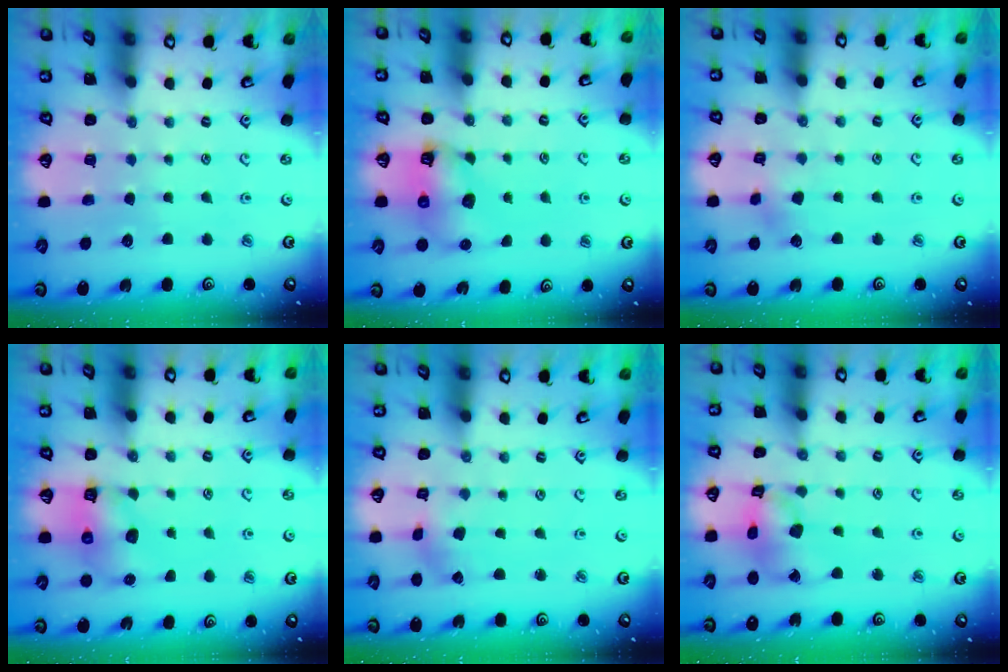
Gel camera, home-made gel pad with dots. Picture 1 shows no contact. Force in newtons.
{"total": 8.1, "press": 8.0, "slide": 1.1}
{"total": 3.0, "press": 2.9, "slide": 0.4}
{"total": 6.7, "press": 6.6, "slide": 1.0}
{"total": 1.5, "press": 1.5, "slide": 0.3}
{"total": 13.1, "press": 12.9, "slide": 1.9}